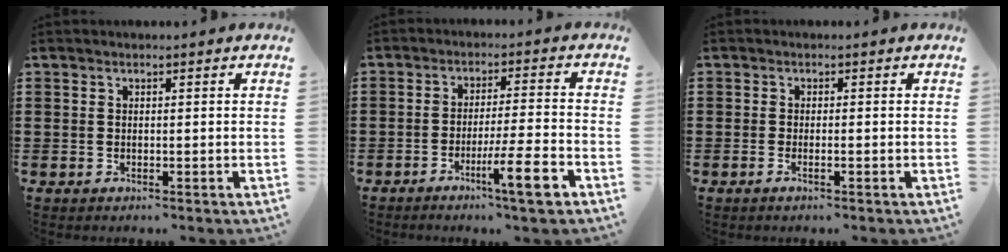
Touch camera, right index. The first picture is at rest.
{"total": 8.4, "force": [-4.7, 0.3, 7.0], "torque": [-0.116, -0.003, -0.083]}
{"total": 0.9, "force": [-0.5, 0.0, 0.8], "torque": [-0.013, -0.003, -0.009]}